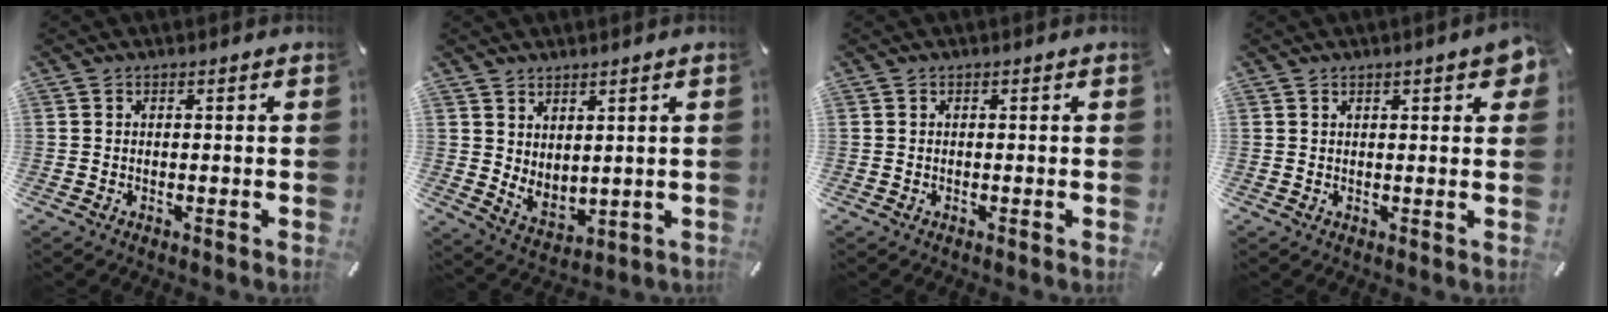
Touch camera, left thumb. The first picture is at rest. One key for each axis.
{"total": 4.4, "fx": 4.0, "fy": 1.9, "fz": 0.3, "tx": -0.013, "ty": -0.031, "tz": 0.076}
{"total": 0.0}
{"total": 3.9, "fx": 1.8, "fy": 1.1, "fz": 3.3, "tx": -0.050, "ty": -0.002, "tz": 0.028}